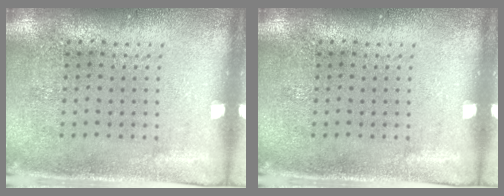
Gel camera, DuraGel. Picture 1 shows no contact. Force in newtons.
{"total": 0.0}